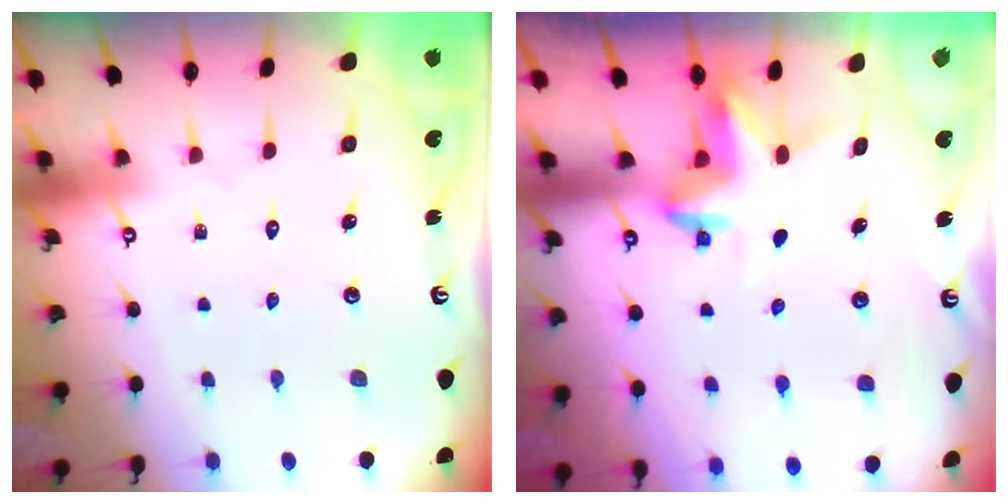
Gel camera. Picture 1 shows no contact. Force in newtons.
{"total": 3.9, "press": 3.9, "slide": 0.3}